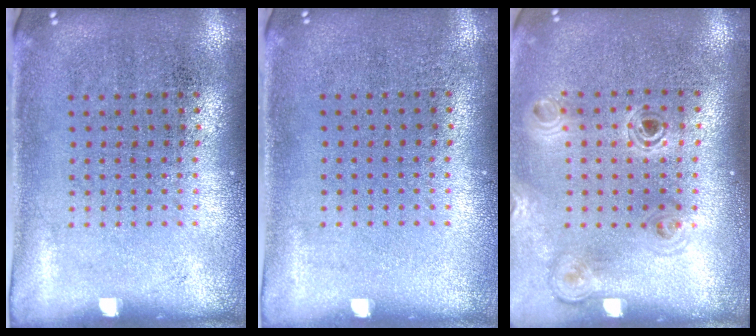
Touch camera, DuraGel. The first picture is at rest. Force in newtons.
{"total": 0.0}
{"total": 1.1, "press": 1.1, "slide": 0.1}